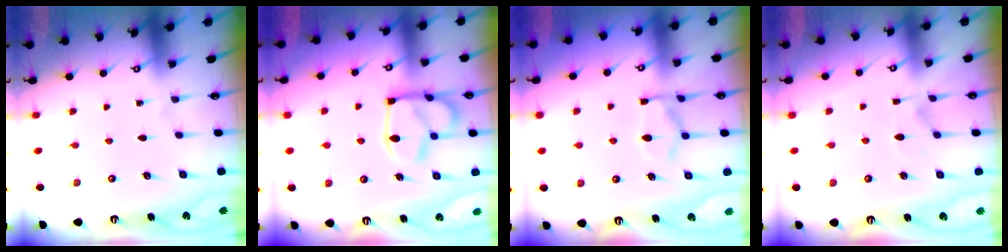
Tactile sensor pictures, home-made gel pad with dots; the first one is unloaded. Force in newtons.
{"total": 13.7, "press": 13.6, "slide": 1.3}
{"total": 5.1, "press": 4.8, "slide": 1.8}
{"total": 4.6, "press": 4.4, "slide": 1.3}